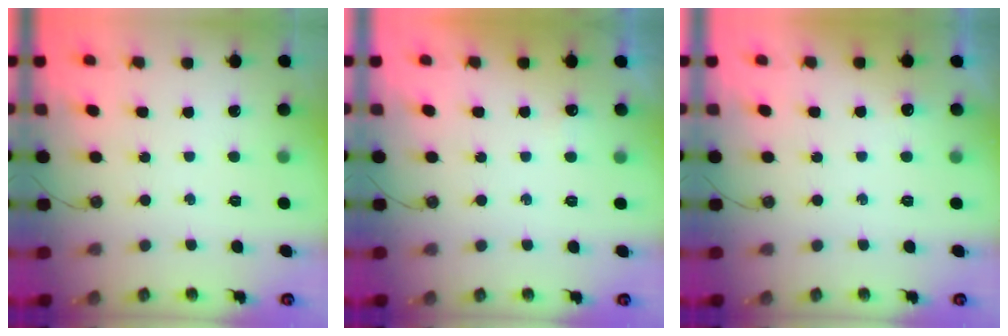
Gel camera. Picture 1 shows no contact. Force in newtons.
{"total": 2.8, "press": 2.7, "slide": 0.4}
{"total": 4.7, "press": 4.5, "slide": 1.3}